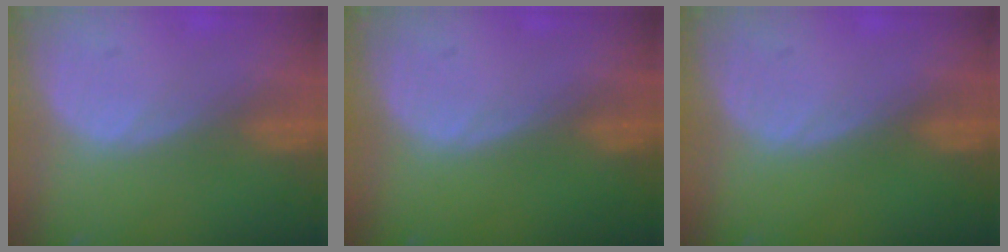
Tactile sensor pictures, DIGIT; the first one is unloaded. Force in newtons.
{"total": 0.0}
{"total": 0.0}